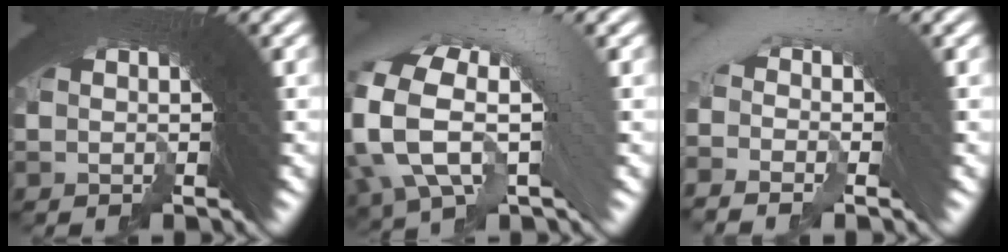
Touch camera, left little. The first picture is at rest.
{"total": 8.5, "force": [0.7, 5.5, 6.4], "torque": [-0.135, 0.008, 0.009]}
{"total": 2.3, "force": [-0.7, 1.2, 1.9], "torque": [-0.014, 0.032, -0.026]}